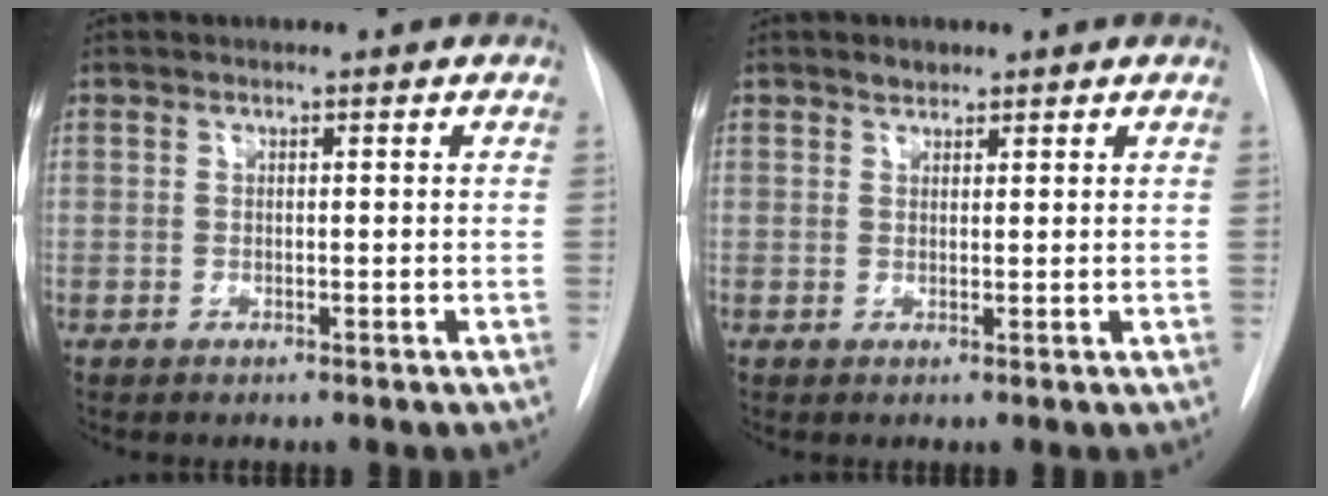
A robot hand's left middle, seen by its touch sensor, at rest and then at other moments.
{"total": 1.3, "force": [1.1, 0.7, 0.3], "torque": [-0.006, 0.000, 0.016]}